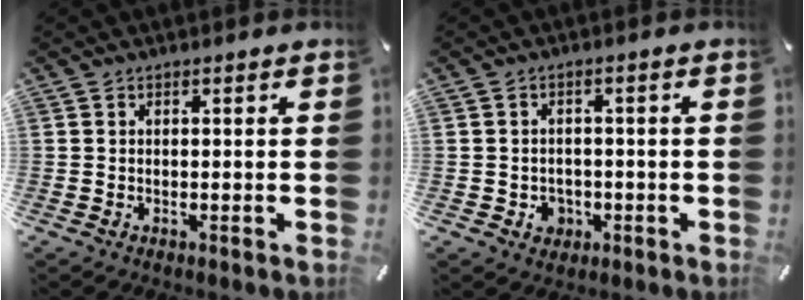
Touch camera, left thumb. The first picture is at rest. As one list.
[{"total": 4.0, "force": [-1.1, 3.6, 1.3], "torque": [-0.015, 0.002, -0.021]}]